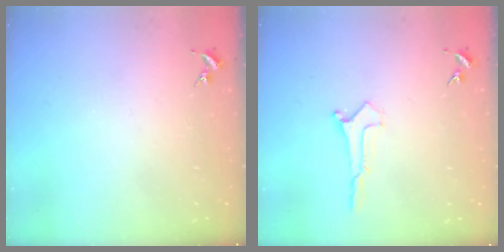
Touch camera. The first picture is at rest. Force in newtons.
{"total": 0.0}